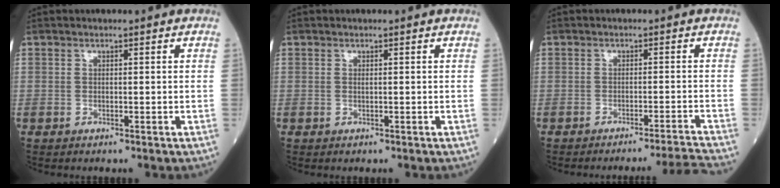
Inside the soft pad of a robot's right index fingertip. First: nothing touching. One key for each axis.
{"total": 0.0}
{"total": 6.5, "fx": -5.6, "fy": -3.2, "fz": 0.6, "tx": 0.006, "ty": -0.007, "tz": -0.075}